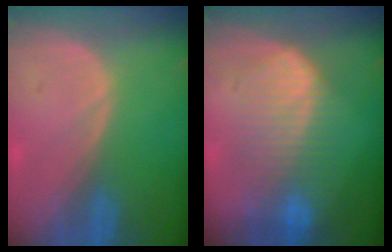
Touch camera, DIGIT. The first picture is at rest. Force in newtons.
{"total": 8.1, "press": 8.1, "slide": 0.1}